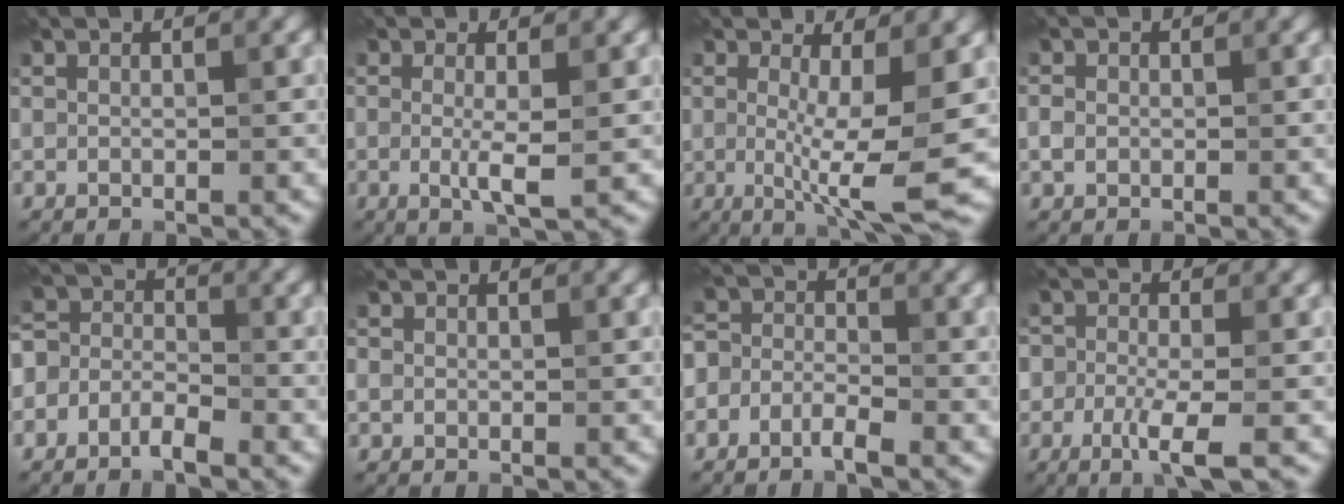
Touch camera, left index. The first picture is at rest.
{"total": 2.8, "force": [-0.2, 0.4, 2.7], "torque": [-0.052, -0.009, -0.003]}
{"total": 6.7, "force": [-0.2, 1.4, 6.6], "torque": [-0.105, -0.018, -0.001]}
{"total": 1.2, "force": [-0.2, 1.1, 0.6], "torque": [-0.009, -0.001, -0.007]}
{"total": 3.2, "force": [-1.9, 2.0, 1.7], "torque": [-0.030, 0.006, -0.050]}
{"total": 0.8, "force": [0.0, 0.7, 0.1], "torque": [0.002, -0.003, -0.002]}
{"total": 2.8, "force": [-1.6, 1.6, 1.5], "torque": [-0.028, 0.006, -0.046]}
{"total": 3.7, "force": [-1.8, 1.3, 2.9], "torque": [-0.051, 0.000, -0.041]}